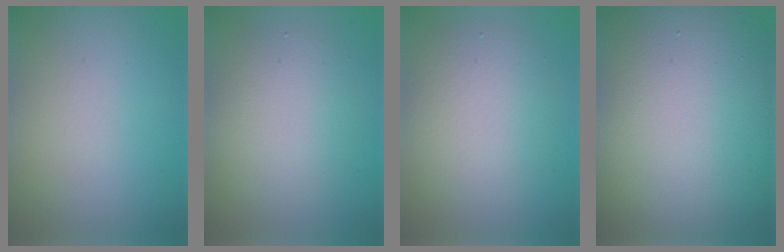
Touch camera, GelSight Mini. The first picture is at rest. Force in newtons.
{"total": 4.3, "press": 4.3, "slide": 0.2}
{"total": 4.6, "press": 4.6, "slide": 0.2}
{"total": 19.2, "press": 19.2, "slide": 0.7}